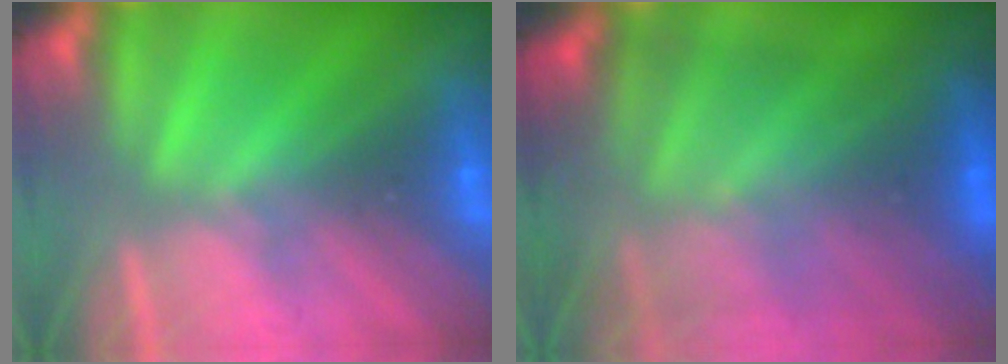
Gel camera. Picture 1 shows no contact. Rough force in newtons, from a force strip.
{"total": 10.6}